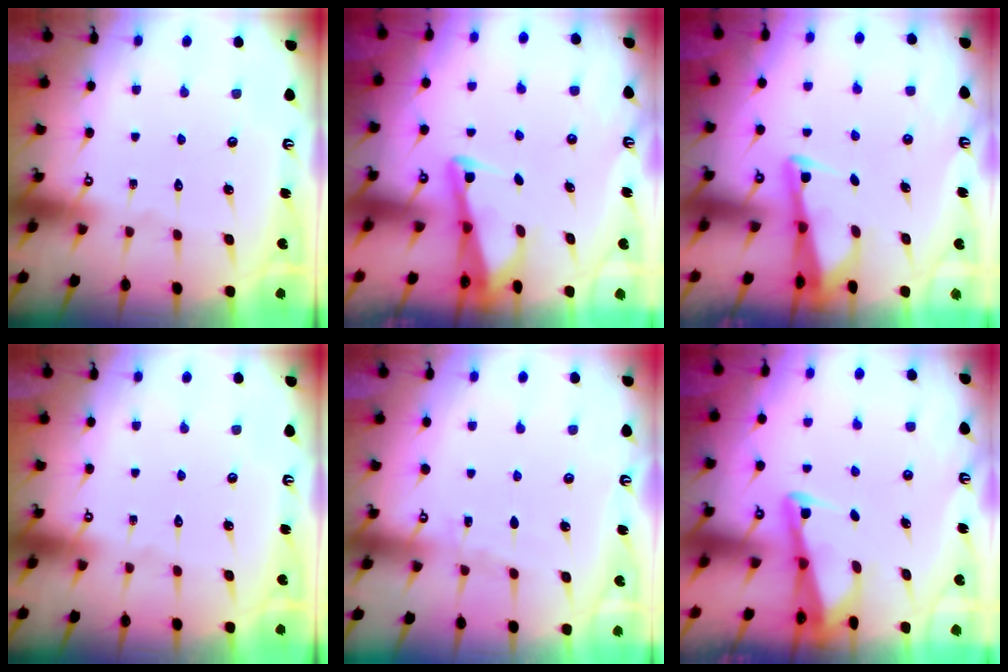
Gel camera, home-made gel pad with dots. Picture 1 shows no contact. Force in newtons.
{"total": 2.6, "press": 2.6, "slide": 0.2}
{"total": 2.9, "press": 2.8, "slide": 0.3}
{"total": 0.0}
{"total": 2.8, "press": 2.8, "slide": 0.4}
{"total": 2.5, "press": 2.5, "slide": 0.2}